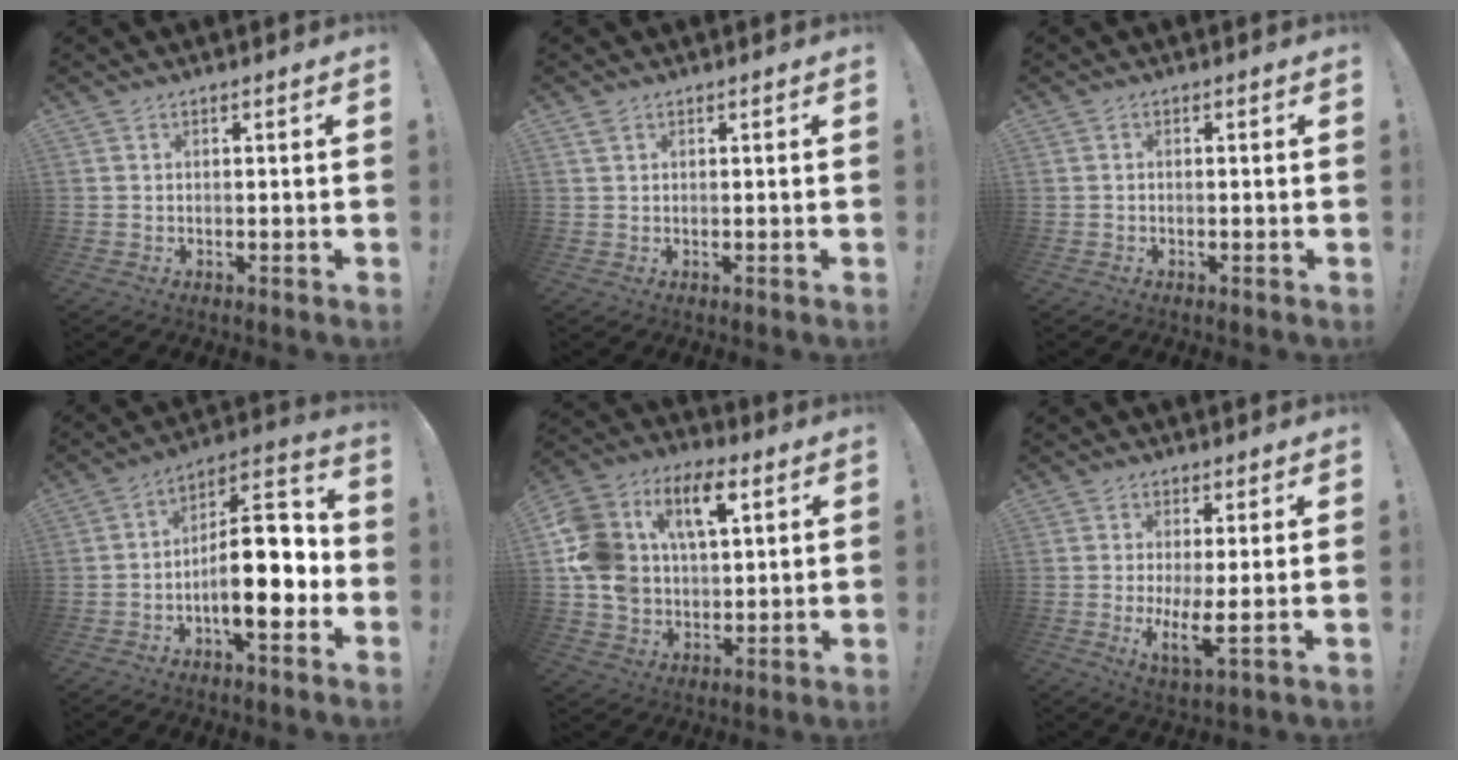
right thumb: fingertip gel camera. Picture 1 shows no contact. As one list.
[{"total": 1.4, "force": [0.9, 0.8, 0.7], "torque": [-0.009, -0.001, 0.016]}, {"total": 0.5, "force": [-0.4, 0.2, 0.3], "torque": [-0.010, 0.002, -0.006]}, {"total": 16.9, "force": [-3.9, 6.5, 15.1], "torque": [-0.227, 0.018, -0.061]}, {"total": 18.0, "force": [6.8, 12.4, 11.0], "torque": [-0.203, -0.019, 0.124]}, {"total": 6.5, "force": [0.4, 0.7, 6.4], "torque": [-0.117, -0.029, 0.007]}]